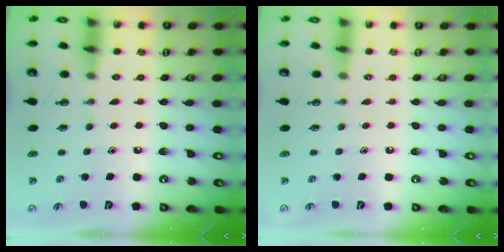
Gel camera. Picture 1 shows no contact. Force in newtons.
{"total": 0.0}